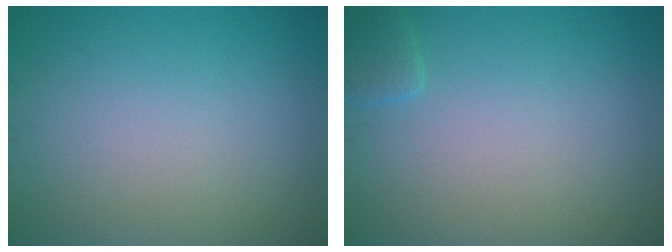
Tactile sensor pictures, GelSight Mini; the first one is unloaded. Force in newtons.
{"total": 1.3, "press": 1.3, "slide": 0.1}